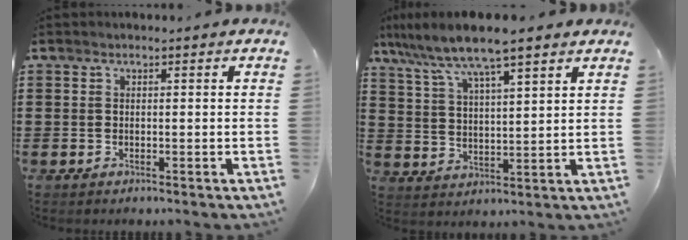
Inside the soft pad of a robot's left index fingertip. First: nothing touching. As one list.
[{"total": 7.7, "force": [6.3, 0.7, 4.4], "torque": [-0.109, -0.025, 0.108]}]